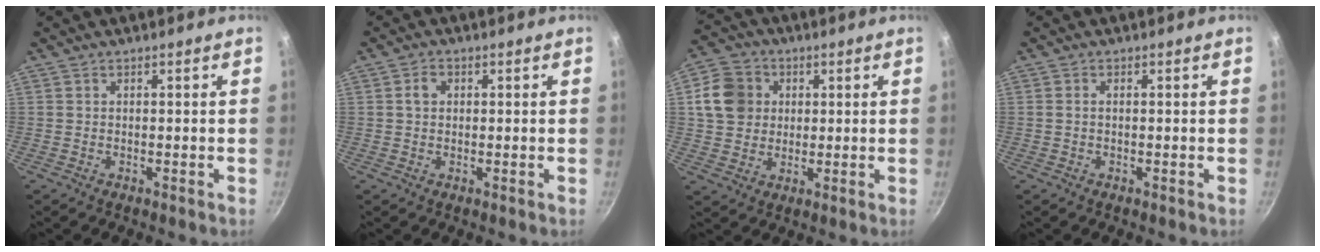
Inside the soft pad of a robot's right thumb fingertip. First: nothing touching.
{"total": 2.4, "force": [0.5, 1.9, 1.3], "torque": [-0.015, 0.004, 0.006]}
{"total": 9.8, "force": [2.2, 8.5, 4.3], "torque": [-0.048, 0.007, 0.031]}
{"total": 0.8, "force": [0.0, 0.4, 0.6], "torque": [-0.015, 0.004, -0.001]}